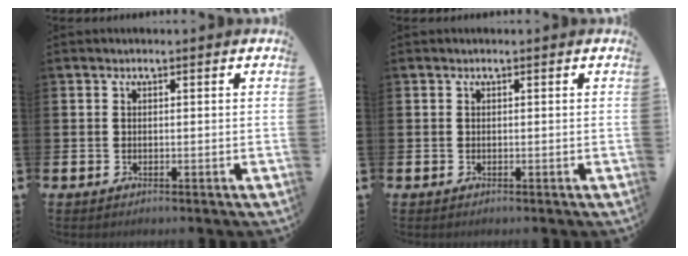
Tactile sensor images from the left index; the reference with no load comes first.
{"total": 0.0}